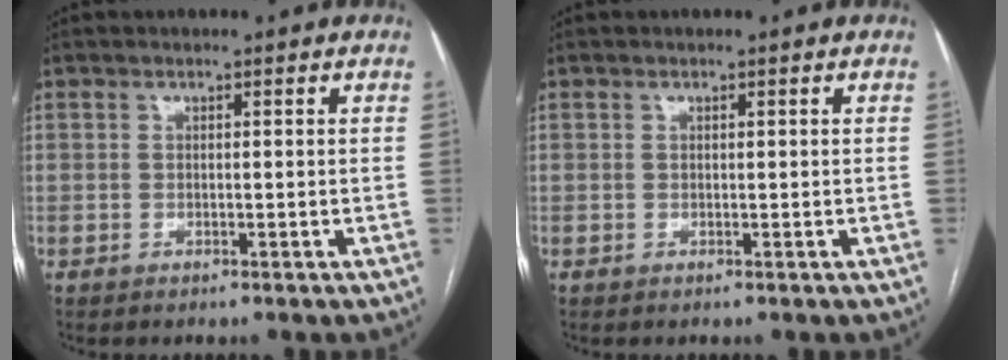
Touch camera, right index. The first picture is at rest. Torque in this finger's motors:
{"motor_torque": [0.17, -0.02, 0.02, 0.01]}